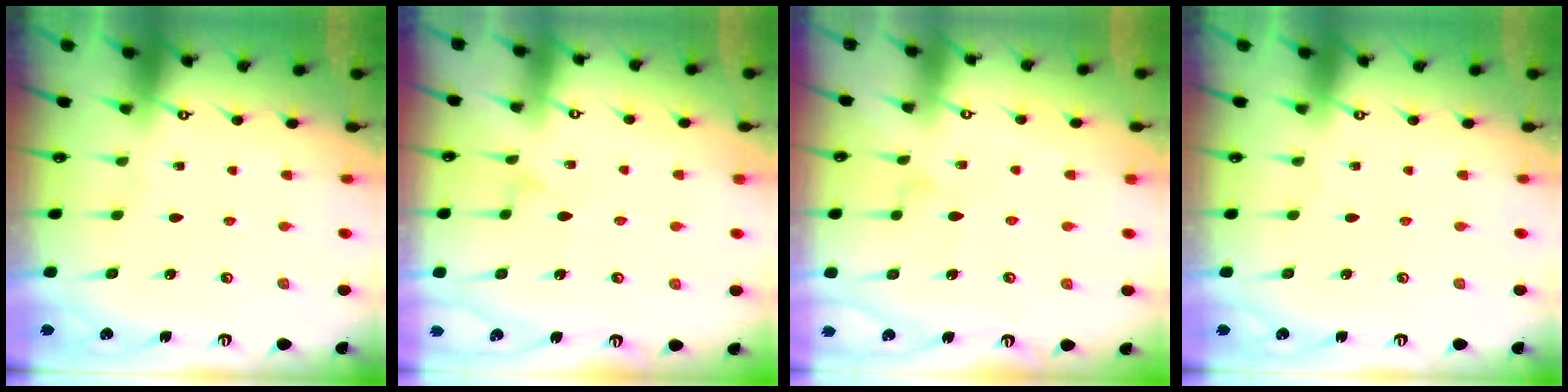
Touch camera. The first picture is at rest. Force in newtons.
{"total": 5.4, "press": 5.4, "slide": 0.4}
{"total": 5.6, "press": 5.6, "slide": 0.2}
{"total": 0.0}